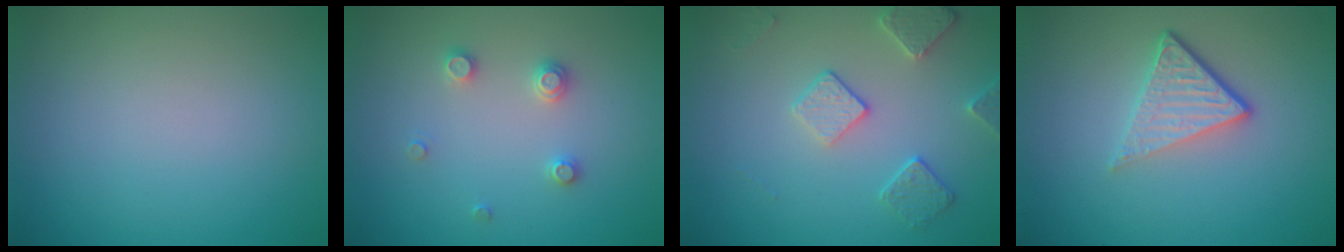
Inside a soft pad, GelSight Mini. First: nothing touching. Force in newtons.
{"total": 1.8, "press": 1.7, "slide": 0.3}
{"total": 2.8, "press": 2.7, "slide": 0.6}
{"total": 4.1, "press": 2.8, "slide": 3.1}